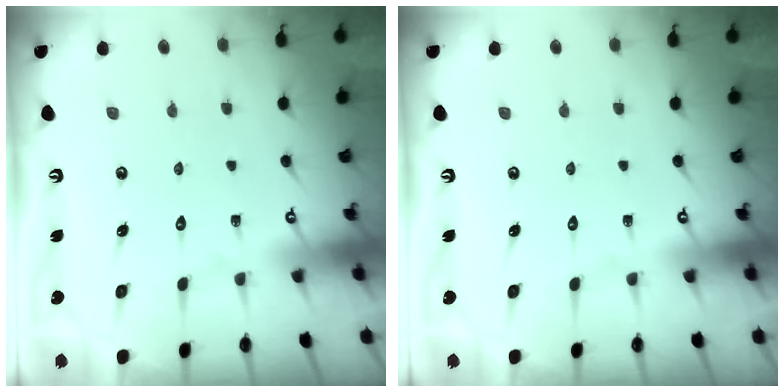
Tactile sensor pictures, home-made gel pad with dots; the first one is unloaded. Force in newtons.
{"total": 0.0}